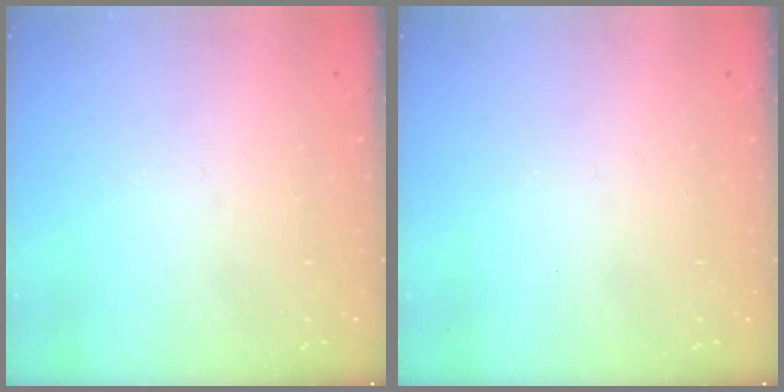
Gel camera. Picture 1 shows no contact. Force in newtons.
{"total": 0.0}